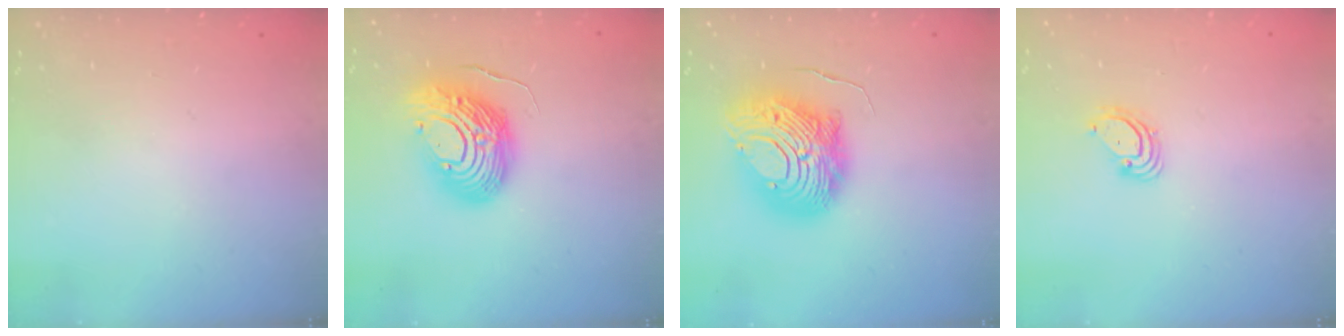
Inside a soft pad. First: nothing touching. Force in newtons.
{"total": 17.7, "press": 17.6, "slide": 1.6}
{"total": 15.3, "press": 15.2, "slide": 1.6}
{"total": 3.9, "press": 3.9, "slide": 0.1}